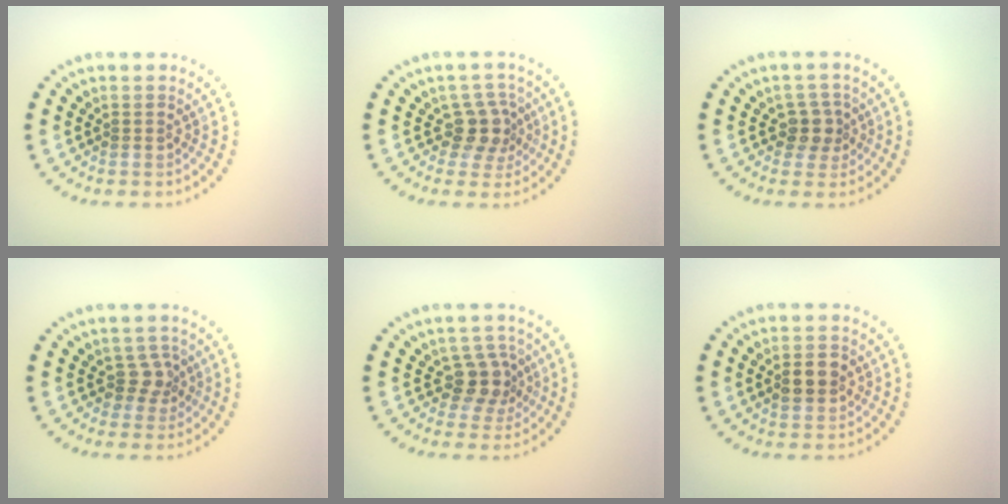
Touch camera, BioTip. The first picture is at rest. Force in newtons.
{"total": 2.8, "press": 2.1, "slide": 1.8}
{"total": 2.3, "press": 1.8, "slide": 1.3}
{"total": 1.9, "press": 1.4, "slide": 1.3}
{"total": 2.7, "press": 2.1, "slide": 1.7}
{"total": 2.8, "press": 2.7, "slide": 0.1}